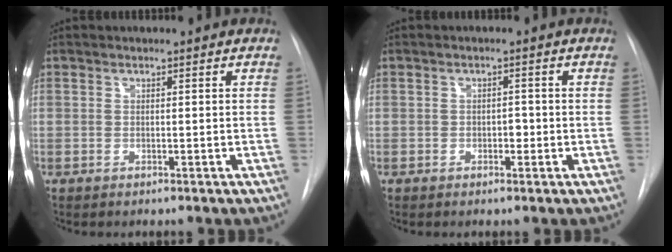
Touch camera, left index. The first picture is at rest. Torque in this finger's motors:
{"motor_torque": [0.04, 0.01, -0.03, 0.00]}